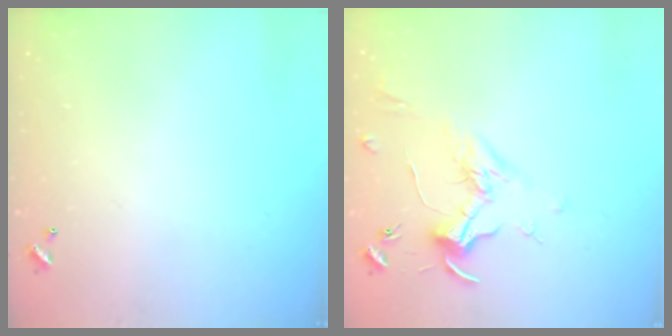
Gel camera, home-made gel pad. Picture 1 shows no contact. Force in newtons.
{"total": 1.7, "press": 1.5, "slide": 0.8}